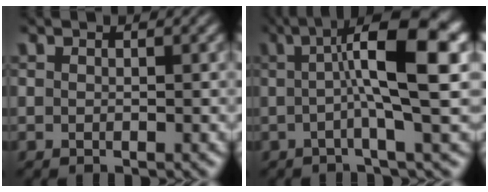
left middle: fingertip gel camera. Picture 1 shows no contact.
{"total": 9.3, "force": [1.0, 1.7, 9.1], "torque": [-0.123, 0.020, 0.008]}